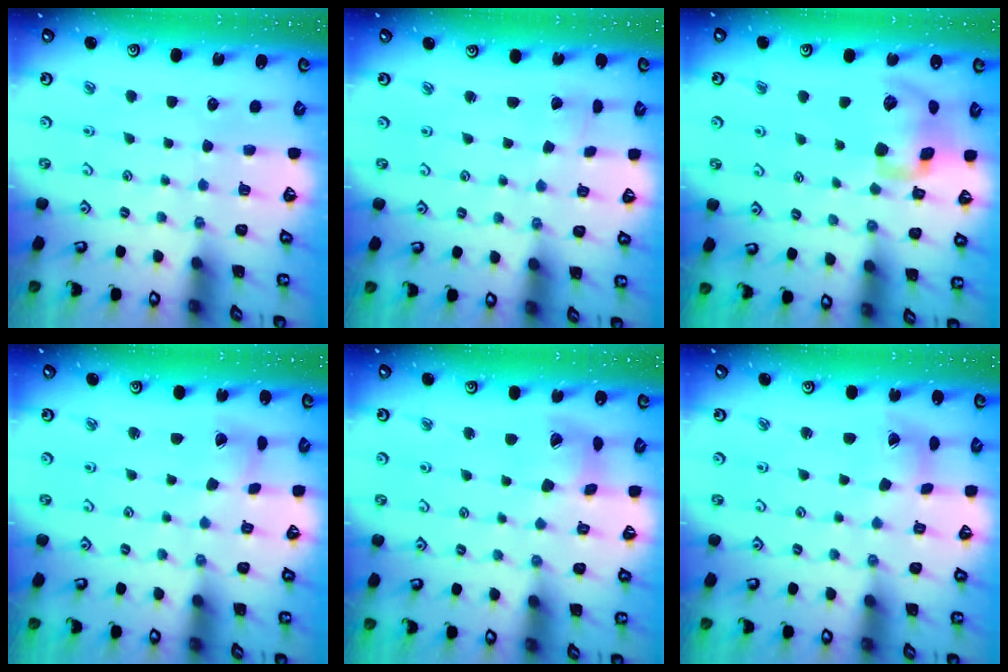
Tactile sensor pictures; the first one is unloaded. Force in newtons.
{"total": 1.9, "press": 1.9, "slide": 0.1}
{"total": 13.5, "press": 13.3, "slide": 2.1}
{"total": 5.2, "press": 5.2, "slide": 0.2}
{"total": 12.9, "press": 12.8, "slide": 1.6}
{"total": 4.7, "press": 4.6, "slide": 0.4}